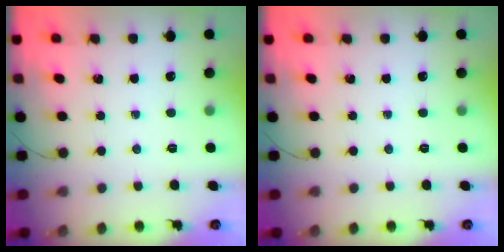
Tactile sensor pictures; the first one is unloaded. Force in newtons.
{"total": 0.0}